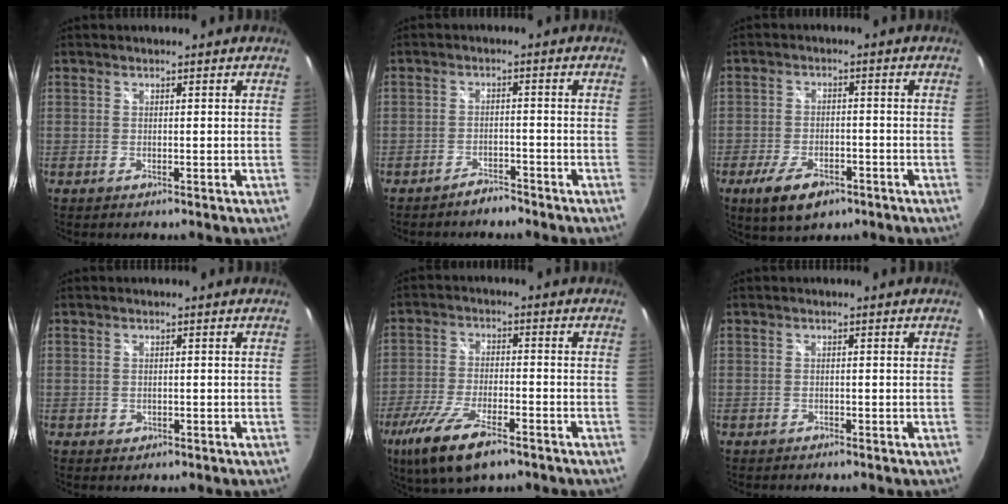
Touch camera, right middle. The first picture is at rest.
{"total": 2.8, "force": [-2.7, 0.8, 0.4], "torque": [-0.014, 0.004, -0.041]}
{"total": 8.9, "force": [-5.4, 4.2, 5.7], "torque": [-0.128, -0.016, -0.088]}
{"total": 1.0, "force": [-0.3, 0.9, 0.4], "torque": [-0.005, -0.003, -0.004]}
{"total": 12.9, "force": [-8.2, 4.0, 9.2], "torque": [-0.207, -0.036, -0.154]}
{"total": 0.5, "force": [-0.5, 0.2, 0.0], "torque": [-0.002, -0.002, -0.009]}